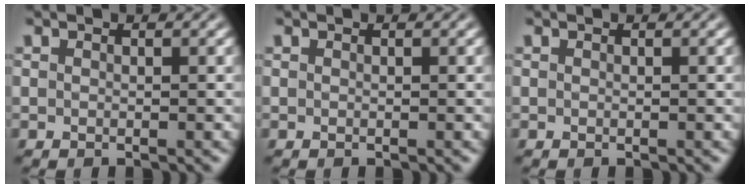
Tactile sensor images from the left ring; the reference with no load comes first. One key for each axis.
{"total": 0.0}
{"total": 0.0}